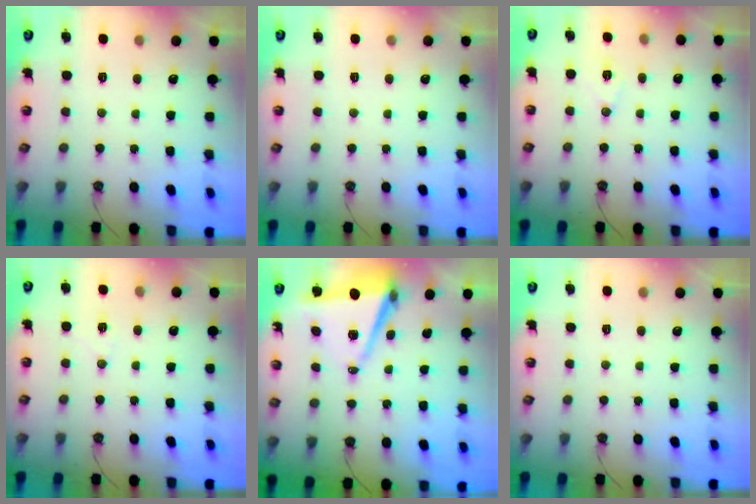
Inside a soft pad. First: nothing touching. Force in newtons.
{"total": 0.0}
{"total": 7.5, "press": 6.1, "slide": 4.5}
{"total": 6.9, "press": 6.6, "slide": 1.9}
{"total": 8.4, "press": 7.4, "slide": 4.1}
{"total": 0.0}